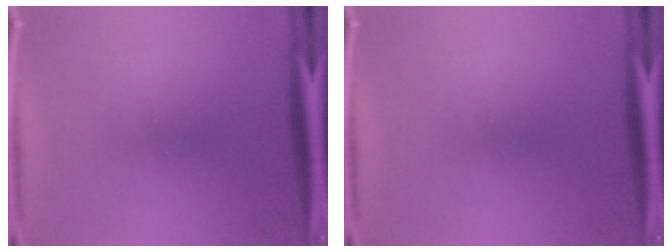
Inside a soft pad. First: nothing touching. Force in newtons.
{"total": 0.0}